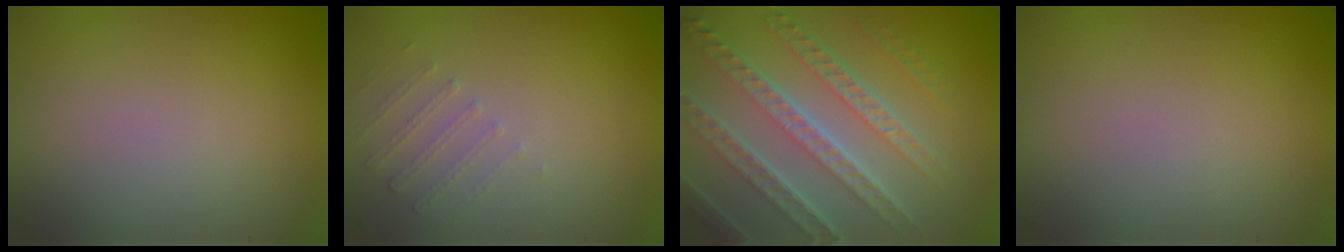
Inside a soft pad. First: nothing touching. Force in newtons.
{"total": 1.1, "press": 0.7, "slide": 0.8}
{"total": 7.4, "press": 5.2, "slide": 5.3}
{"total": 0.0}